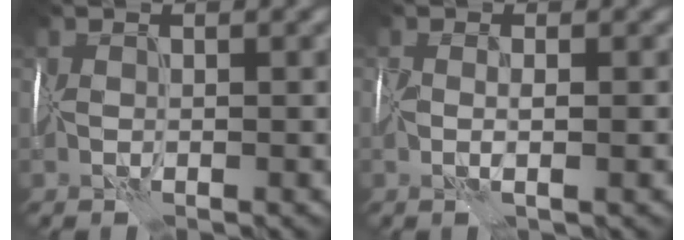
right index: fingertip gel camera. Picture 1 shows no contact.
{"total": 1.3, "force": [-0.1, 0.1, 1.3], "torque": [-0.024, -0.003, -0.002]}